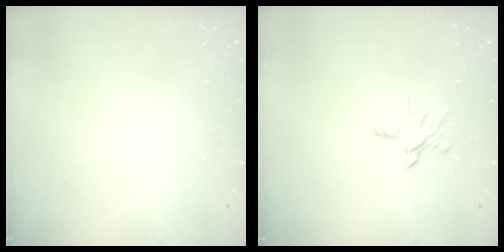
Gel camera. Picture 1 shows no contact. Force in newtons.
{"total": 6.3, "press": 6.2, "slide": 0.5}